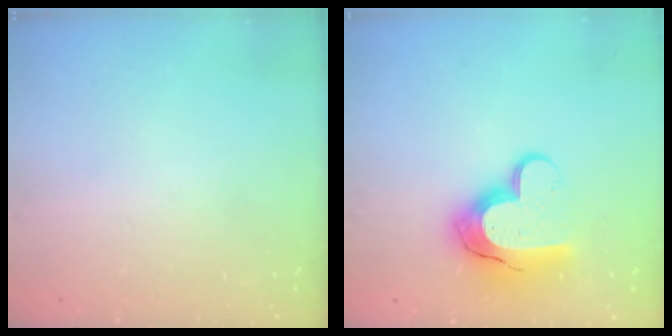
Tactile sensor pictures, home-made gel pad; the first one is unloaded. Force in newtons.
{"total": 15.4, "press": 15.3, "slide": 1.1}